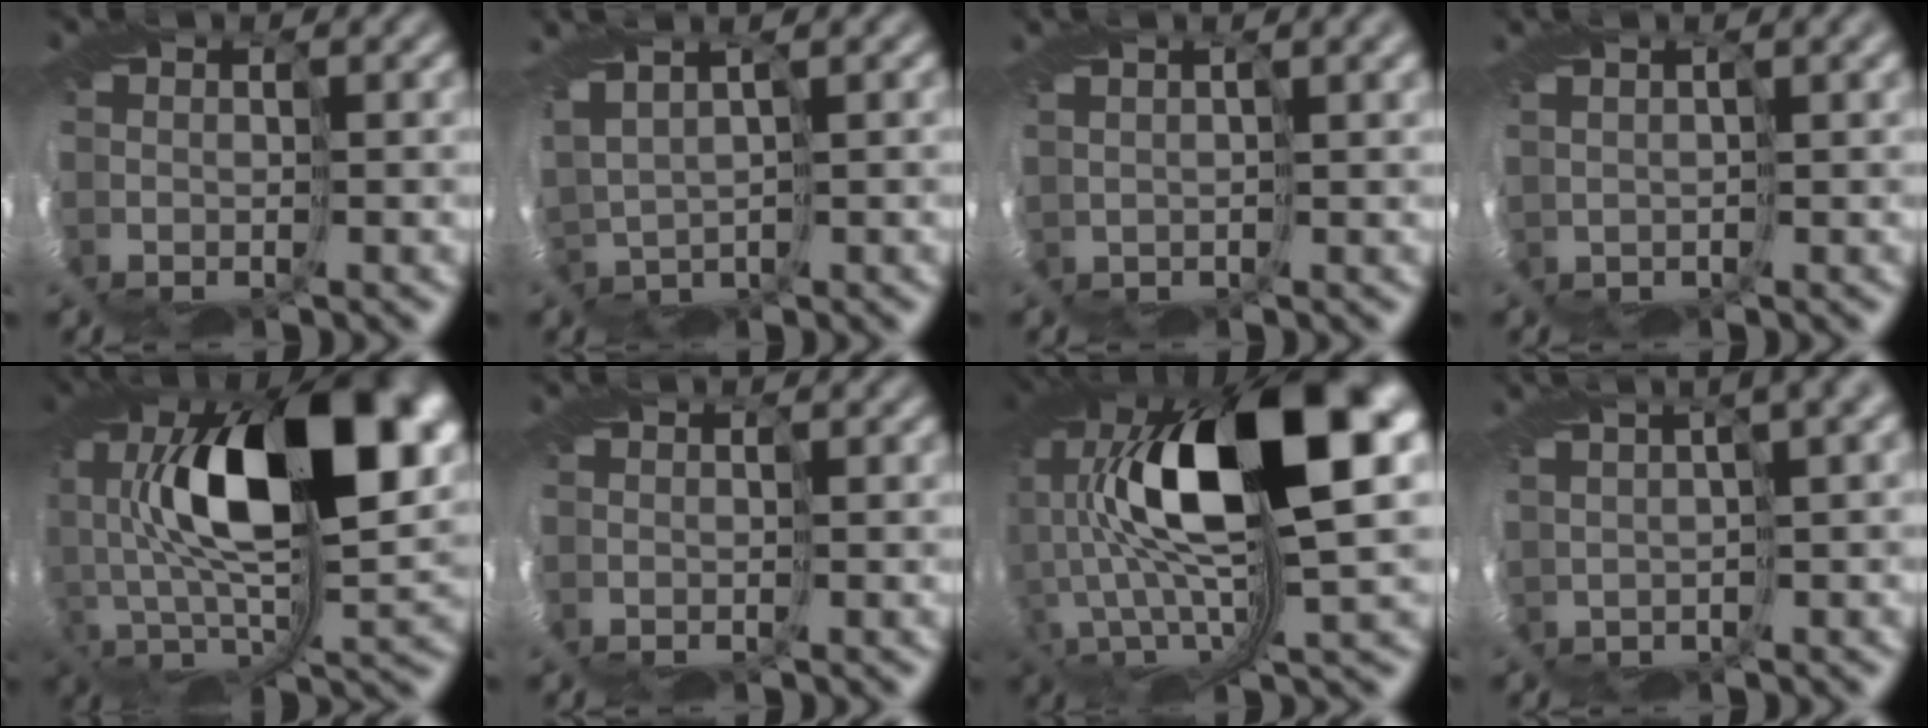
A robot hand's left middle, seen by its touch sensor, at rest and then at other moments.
{"total": 2.6, "force": [1.3, -2.0, -1.2], "torque": [-0.003, 0.004, 0.028]}
{"total": 2.2, "force": [1.5, -1.7, -0.3], "torque": [0.006, 0.013, 0.018]}
{"total": 2.4, "force": [0.8, -2.0, -1.1], "torque": [0.018, 0.010, 0.012]}
{"total": 12.8, "force": [2.1, 5.8, 11.2], "torque": [-0.171, -0.012, 0.028]}
{"total": 0.0}
{"total": 13.1, "force": [3.7, 3.8, 12.0], "torque": [-0.236, -0.005, 0.069]}
{"total": 5.6, "force": [3.3, 1.1, 4.5], "torque": [-0.040, 0.033, 0.036]}